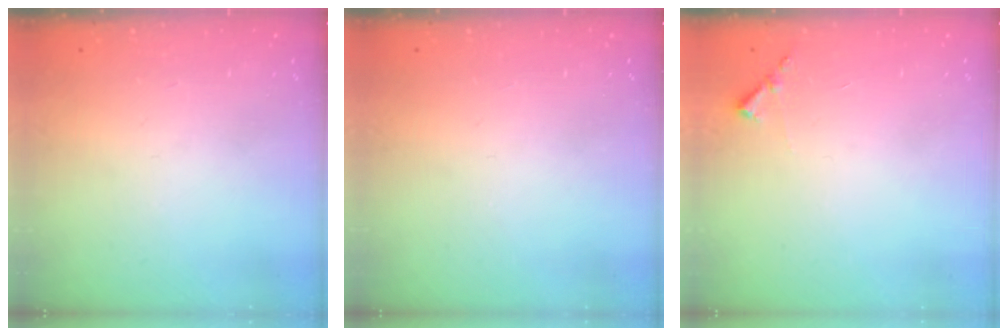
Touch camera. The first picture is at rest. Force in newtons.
{"total": 0.0}
{"total": 5.8, "press": 5.8, "slide": 0.4}